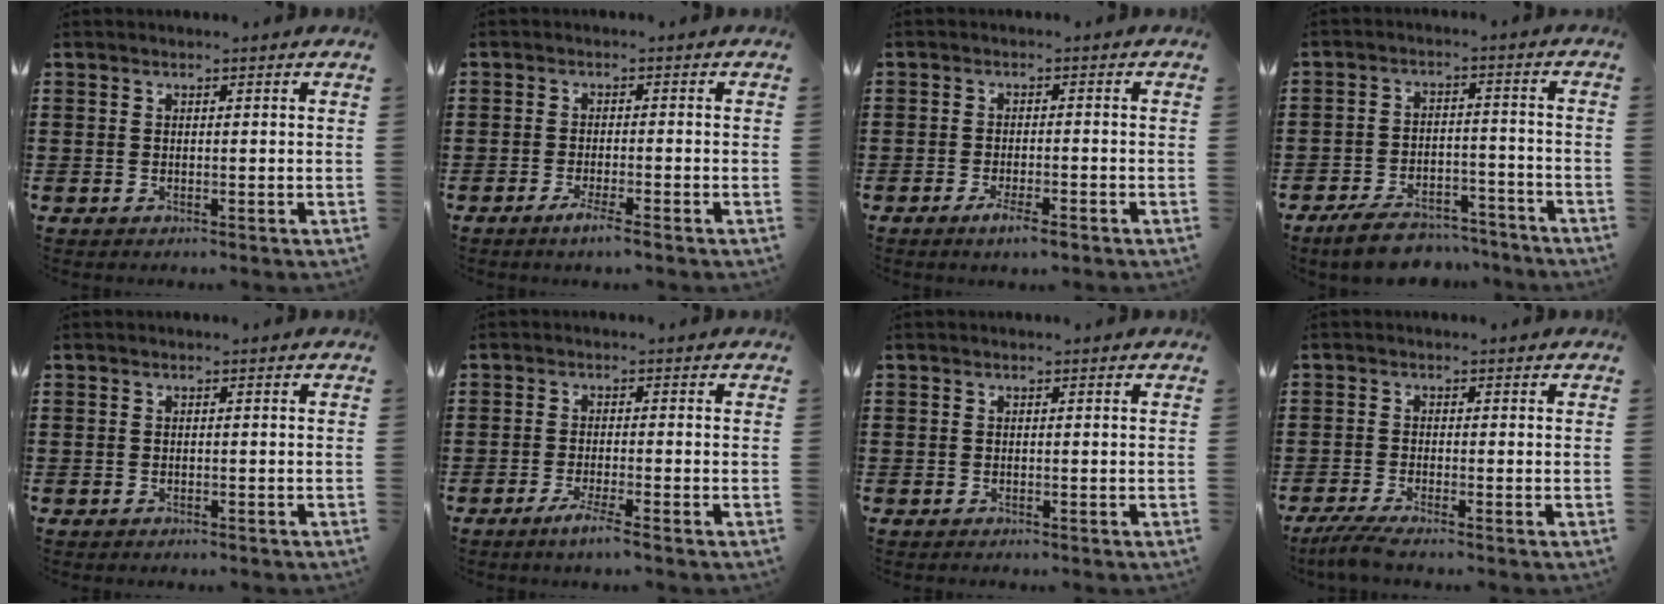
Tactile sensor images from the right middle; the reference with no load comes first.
{"total": 2.6, "force": [-1.8, 0.0, 1.9], "torque": [-0.030, 0.000, -0.032]}
{"total": 3.0, "force": [-2.0, 0.5, 2.2], "torque": [-0.035, 0.002, -0.034]}
{"total": 7.1, "force": [-6.5, 1.8, 2.4], "torque": [-0.042, 0.016, -0.124]}
{"total": 0.5, "force": [-0.5, 0.1, 0.1], "torque": [-0.002, -0.001, -0.011]}
{"total": 3.0, "force": [-2.1, -0.3, 2.1], "torque": [-0.041, -0.005, -0.039]}
{"total": 0.0}
{"total": 3.0, "force": [-2.4, -0.1, 1.8], "torque": [-0.052, -0.015, -0.050]}